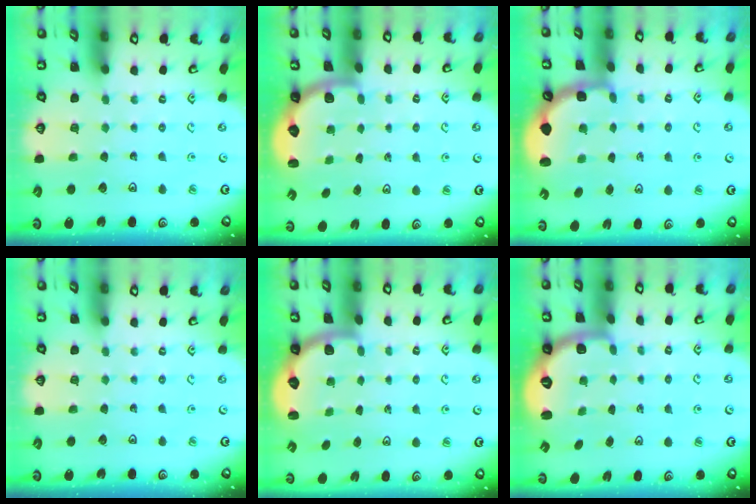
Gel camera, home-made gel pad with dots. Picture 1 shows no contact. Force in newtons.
{"total": 2.4, "press": 2.1, "slide": 1.2}
{"total": 2.8, "press": 2.0, "slide": 2.0}
{"total": 0.0}
{"total": 2.7, "press": 2.1, "slide": 1.7}
{"total": 2.7, "press": 1.7, "slide": 2.1}